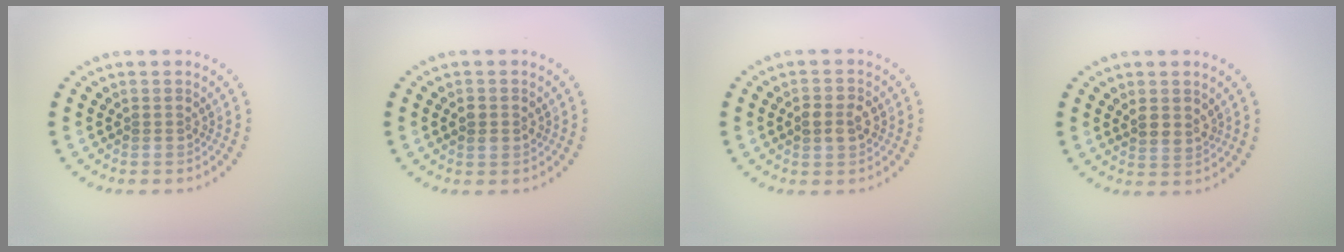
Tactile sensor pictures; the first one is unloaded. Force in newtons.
{"total": 1.8, "press": 1.8, "slide": 0.2}
{"total": 2.3, "press": 2.3, "slide": 0.2}
{"total": 1.9, "press": 1.8, "slide": 0.8}